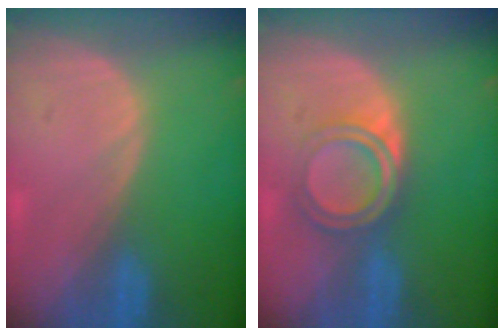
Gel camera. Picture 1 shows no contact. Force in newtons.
{"total": 5.3, "press": 4.9, "slide": 2.1}